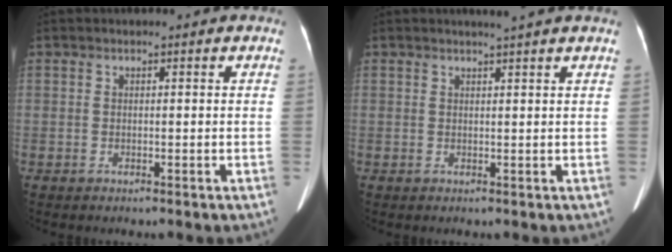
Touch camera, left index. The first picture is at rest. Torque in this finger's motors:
{"motor_torque": [0.28, -0.28, 0.00, 0.03]}